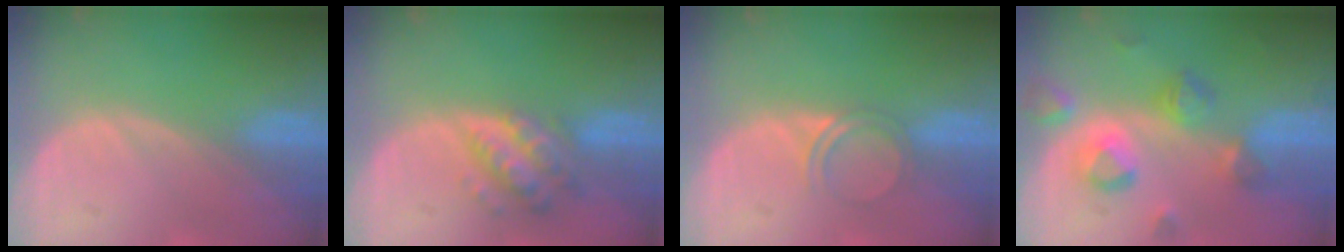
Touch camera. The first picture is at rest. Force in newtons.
{"total": 6.4, "press": 5.7, "slide": 2.8}
{"total": 2.9, "press": 2.6, "slide": 1.1}
{"total": 7.9, "press": 7.7, "slide": 2.1}